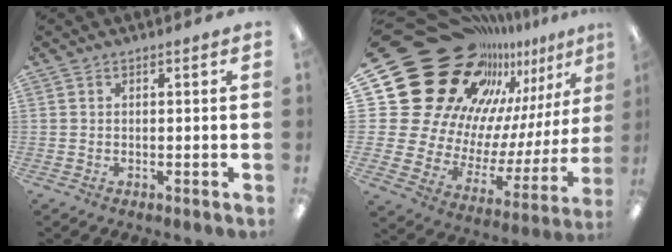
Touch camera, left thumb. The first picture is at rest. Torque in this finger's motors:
{"motor_torque": [0.98, 2.23, 1.25, -1.52, 0.18]}